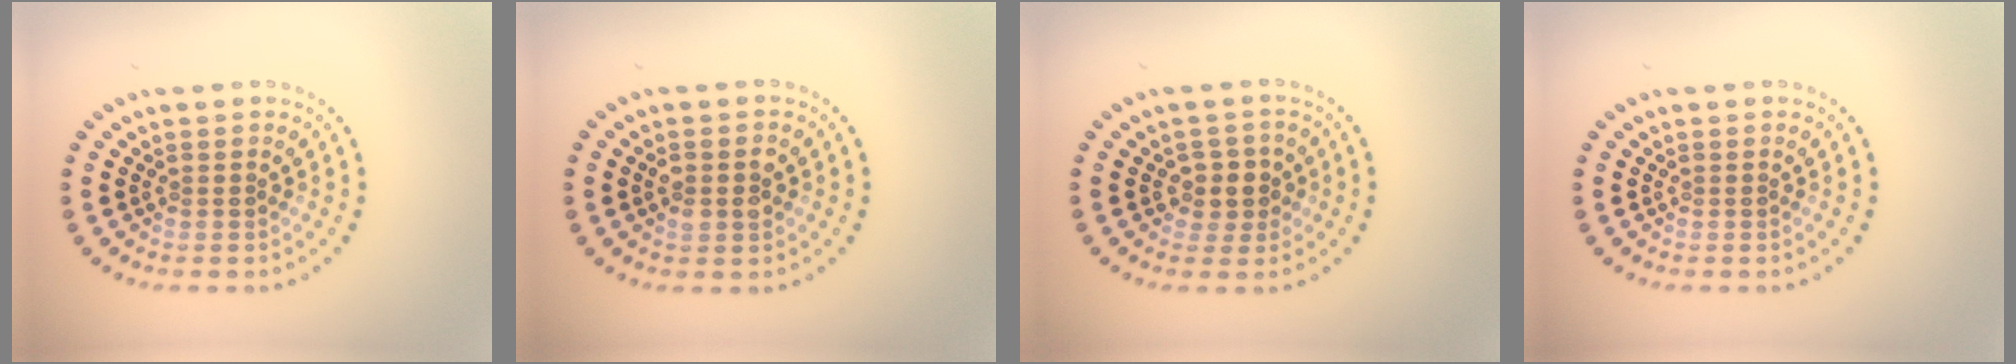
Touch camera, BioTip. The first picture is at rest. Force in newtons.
{"total": 2.6, "press": 2.6, "slide": 0.3}
{"total": 2.5, "press": 2.2, "slide": 1.0}
{"total": 0.0}